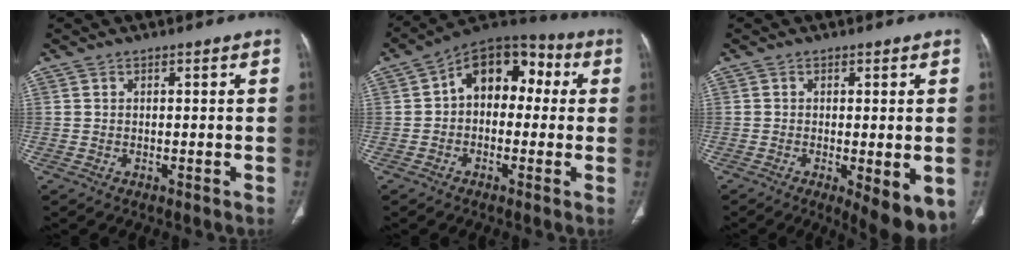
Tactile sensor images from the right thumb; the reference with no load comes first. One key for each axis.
{"total": 12.7, "fx": 1.5, "fy": 8.7, "fz": 9.1, "tx": -0.092, "ty": 0.041, "tz": 0.005}
{"total": 8.7, "fx": -2.9, "fy": 2.7, "fz": 7.8, "tx": -0.104, "ty": -0.021, "tz": -0.039}